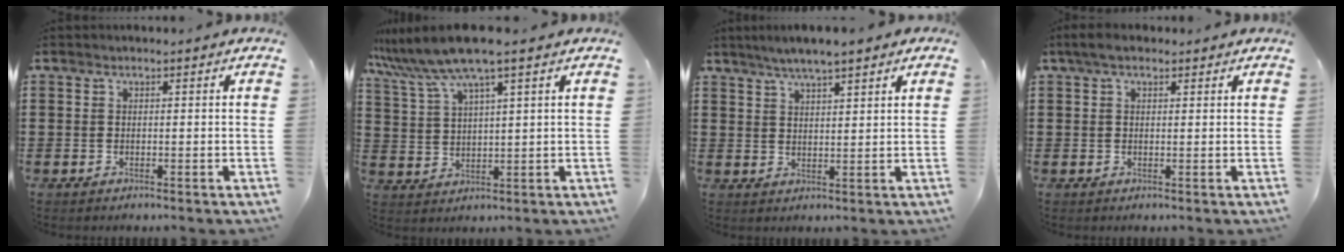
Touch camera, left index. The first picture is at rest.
{"total": 7.9, "force": [5.7, 0.1, 5.4], "torque": [-0.129, -0.024, 0.098]}
{"total": 4.0, "force": [3.2, 0.6, 2.3], "torque": [-0.052, 0.000, 0.056]}
{"total": 2.8, "force": [1.5, 1.3, 1.9], "torque": [-0.041, 0.010, 0.027]}